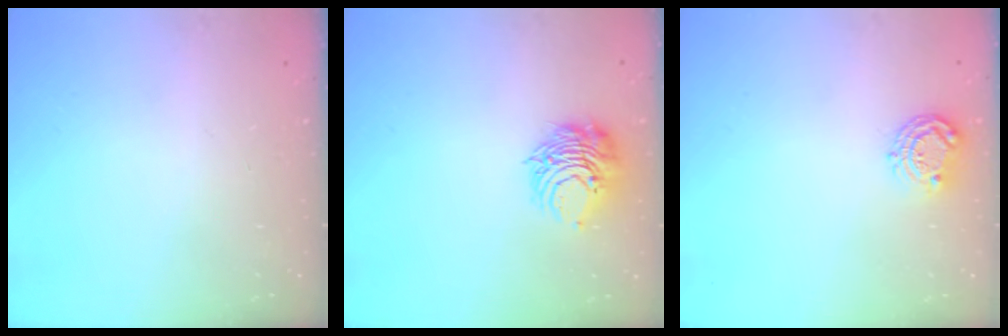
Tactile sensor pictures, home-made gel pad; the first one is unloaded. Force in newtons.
{"total": 9.9, "press": 9.8, "slide": 0.8}
{"total": 7.4, "press": 7.4, "slide": 0.2}